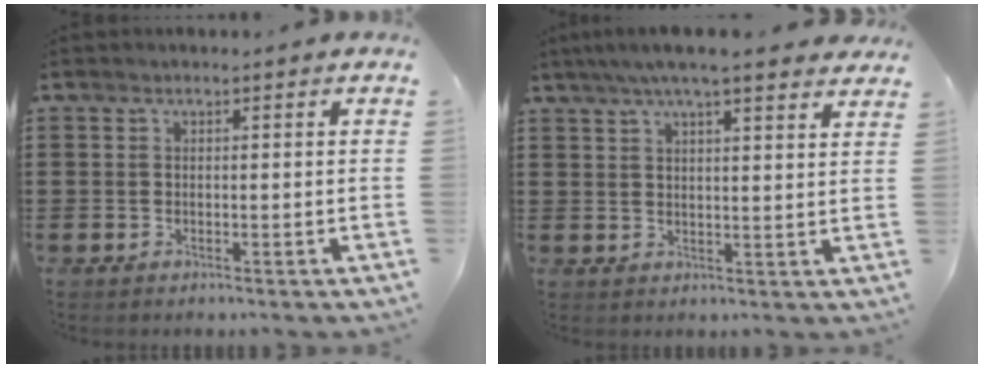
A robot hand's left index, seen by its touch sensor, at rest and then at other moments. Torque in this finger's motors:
{"motor_torque": [2.14, 0.00, 1.05, 0.21]}